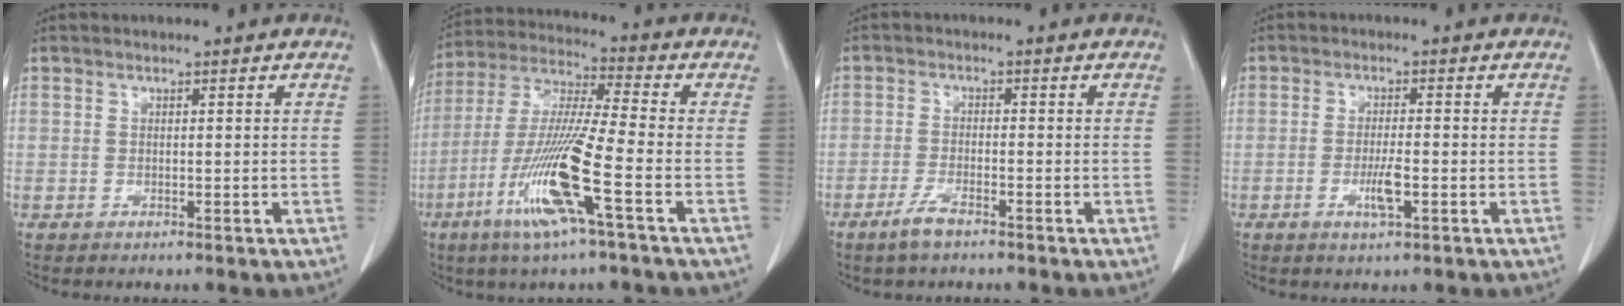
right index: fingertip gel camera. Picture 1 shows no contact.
{"total": 14.6, "force": [-5.9, -0.4, 13.3], "torque": [-0.278, -0.018, -0.116]}
{"total": 3.5, "force": [-2.5, 0.7, 2.3], "torque": [-0.051, -0.002, -0.049]}
{"total": 3.6, "force": [-1.2, 0.5, 3.4], "torque": [-0.065, -0.003, -0.018]}